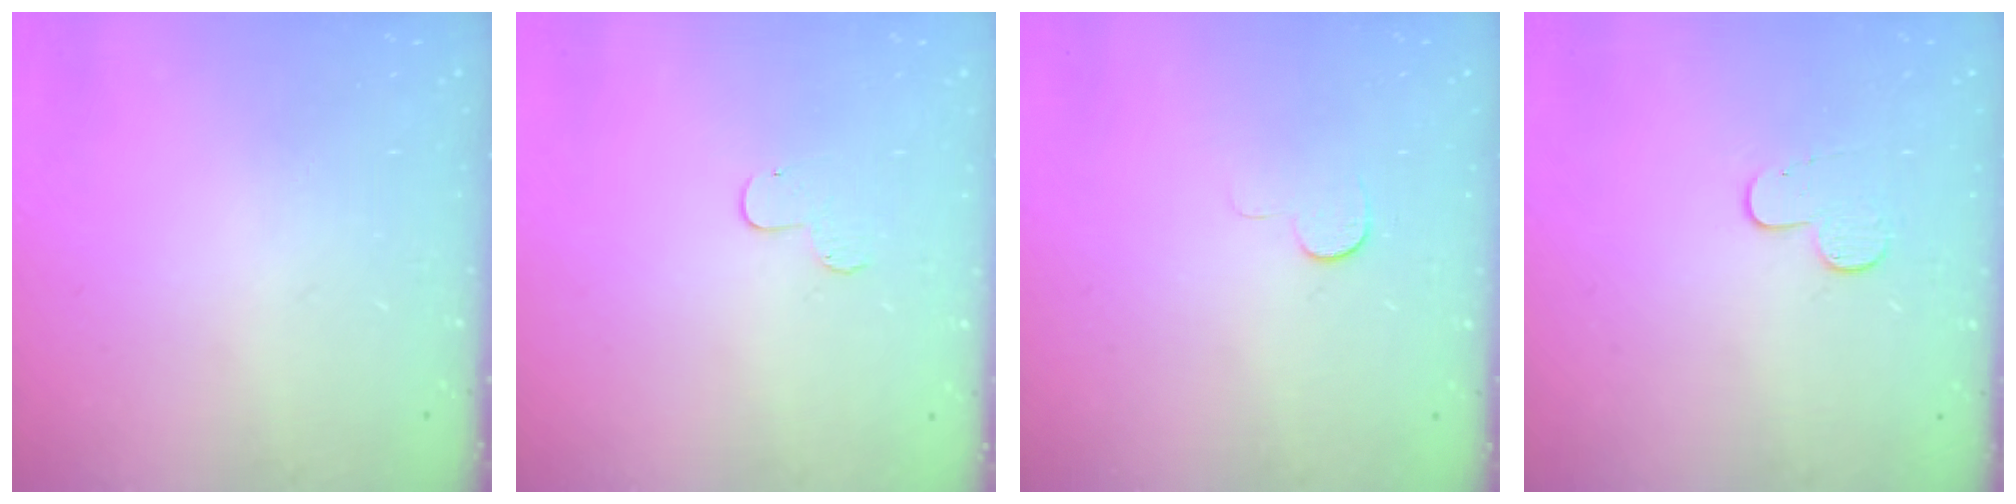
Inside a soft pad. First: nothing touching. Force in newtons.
{"total": 5.3, "press": 5.3, "slide": 0.6}
{"total": 5.0, "press": 5.0, "slide": 0.5}
{"total": 6.4, "press": 6.4, "slide": 0.5}